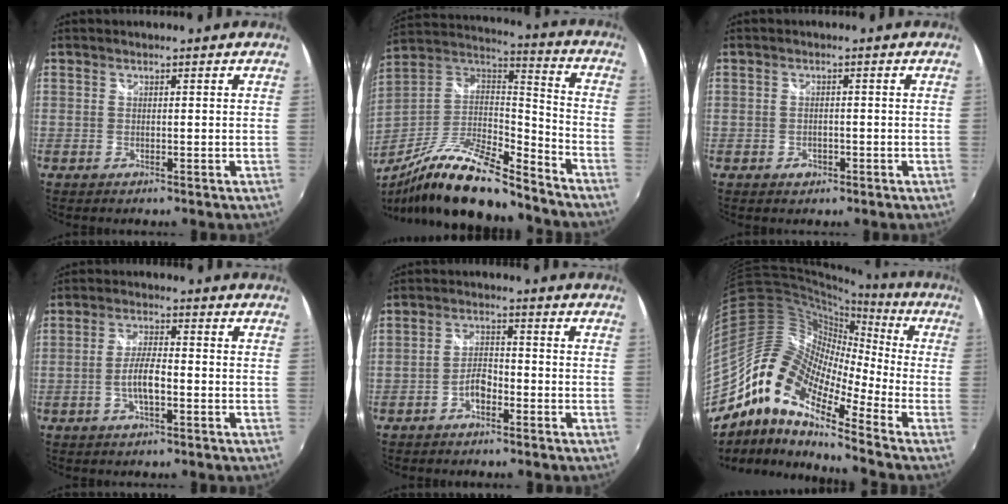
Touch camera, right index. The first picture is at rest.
{"total": 21.9, "force": [-16.4, 5.3, 13.6], "torque": [-0.252, -0.034, -0.286]}
{"total": 2.1, "force": [-1.0, 1.7, 0.7], "torque": [-0.014, -0.002, -0.015]}
{"total": 5.2, "force": [-1.8, 1.4, 4.7], "torque": [-0.094, 0.003, -0.033]}
{"total": 3.9, "force": [-2.4, 1.8, 2.3], "torque": [-0.050, 0.008, -0.044]}
{"total": 13.5, "force": [-7.8, 5.1, 9.8], "torque": [-0.147, 0.003, -0.168]}